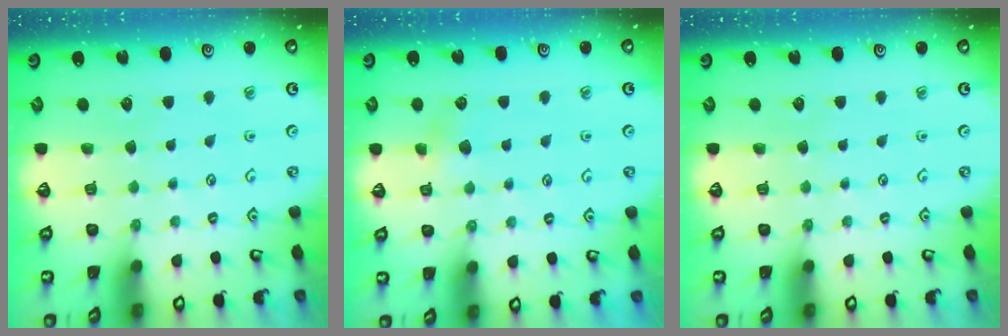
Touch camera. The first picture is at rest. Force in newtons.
{"total": 3.9, "press": 3.8, "slide": 0.5}
{"total": 0.0}